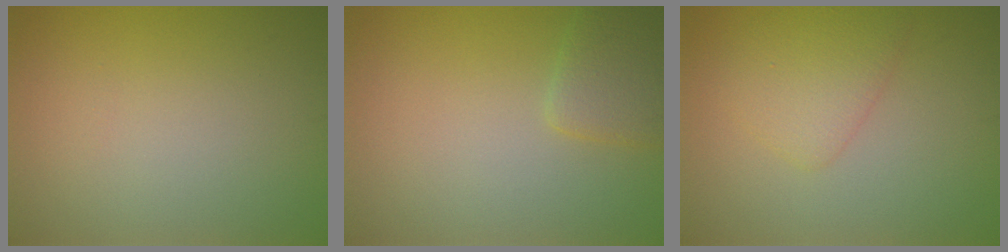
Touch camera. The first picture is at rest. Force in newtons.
{"total": 2.2, "press": 2.2, "slide": 0.1}
{"total": 2.7, "press": 2.7, "slide": 0.1}